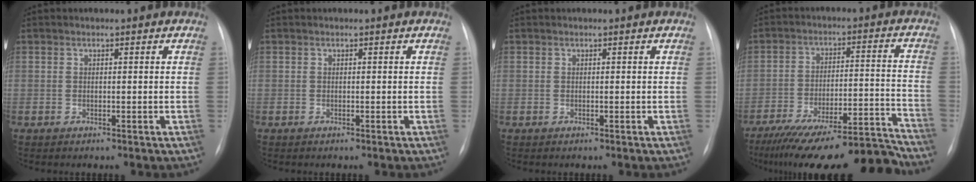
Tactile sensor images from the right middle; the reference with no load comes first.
{"total": 0.0}
{"total": 0.0}
{"total": 20.2, "force": [-18.2, 0.9, 8.8], "torque": [-0.118, 0.009, -0.278]}